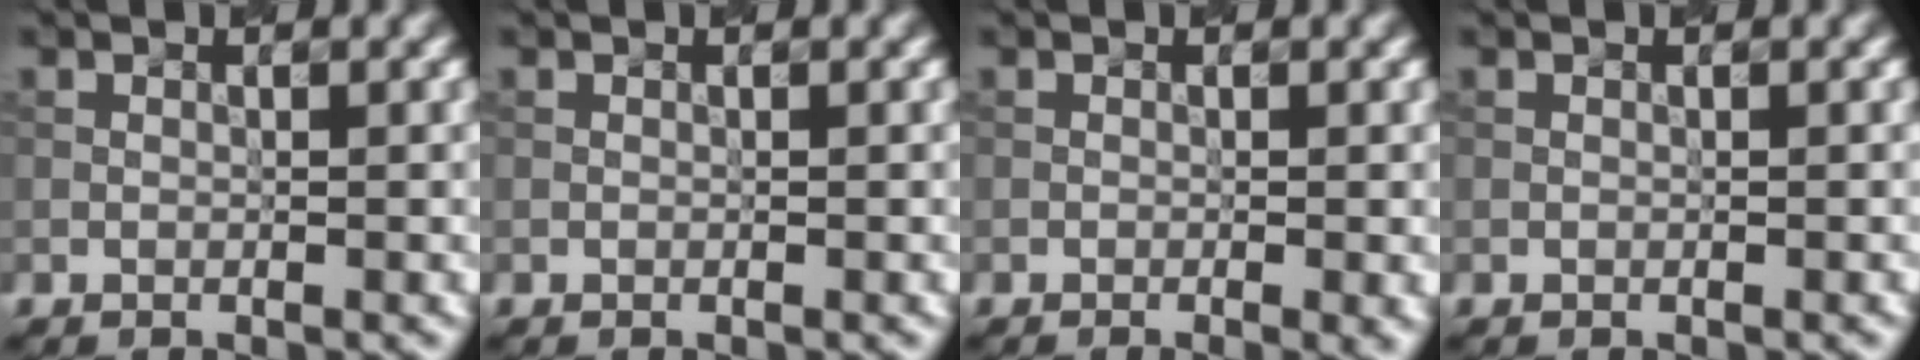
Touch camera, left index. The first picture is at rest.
{"total": 0.0}
{"total": 2.0, "force": [-0.5, 0.6, 1.8], "torque": [-0.015, 0.002, -0.007]}
{"total": 0.0}